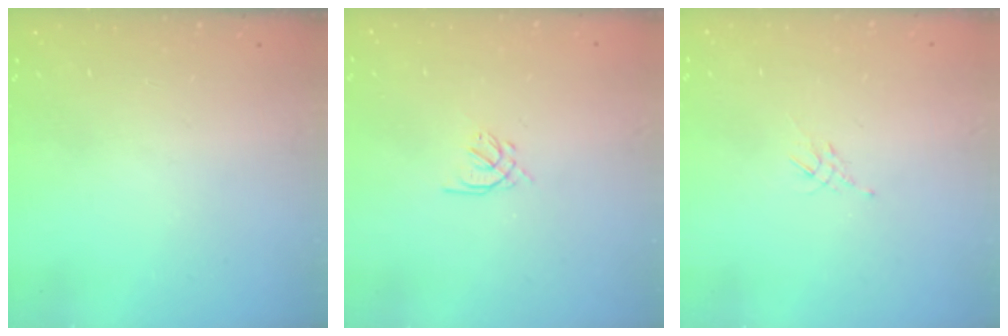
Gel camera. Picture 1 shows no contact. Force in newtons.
{"total": 1.4, "press": 1.3, "slide": 0.5}
{"total": 2.1, "press": 2.0, "slide": 0.5}